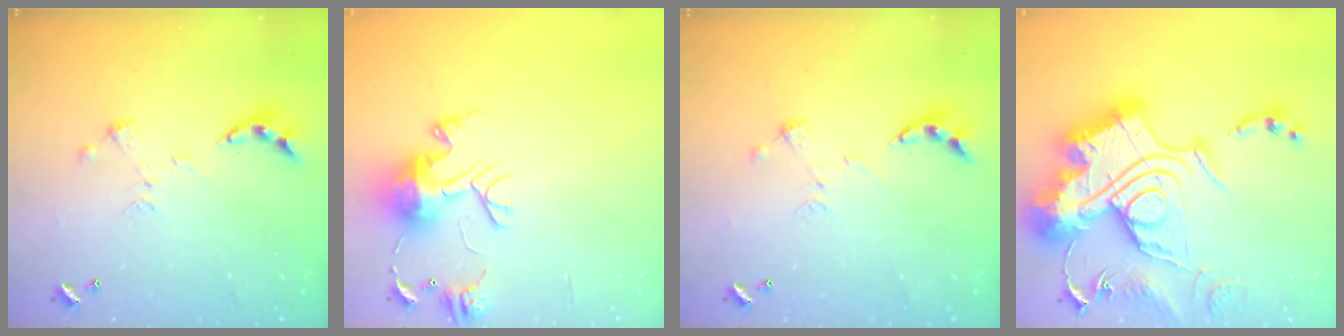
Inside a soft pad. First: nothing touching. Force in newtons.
{"total": 12.0, "press": 11.9, "slide": 1.2}
{"total": 0.0}
{"total": 1.1, "press": 1.1, "slide": 0.0}